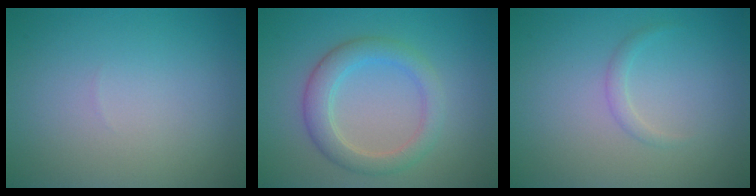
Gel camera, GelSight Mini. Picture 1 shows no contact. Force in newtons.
{"total": 3.5, "press": 3.5, "slide": 0.0}
{"total": 0.9, "press": 0.9, "slide": 0.0}